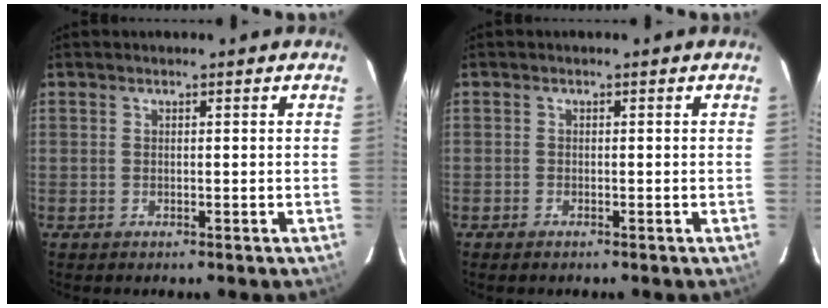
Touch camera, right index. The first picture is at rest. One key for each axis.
{"total": 0.9, "fx": -0.8, "fy": 0.4, "fz": 0.3, "tx": -0.008, "ty": -0.002, "tz": -0.017}